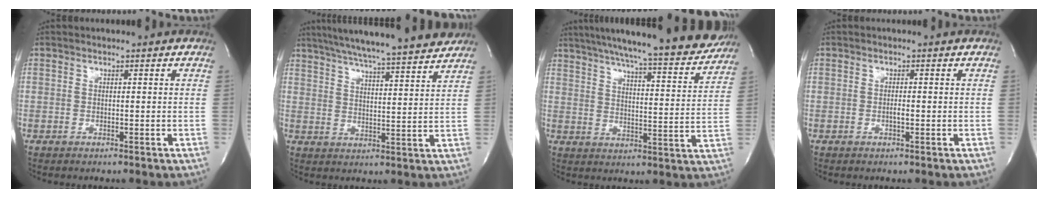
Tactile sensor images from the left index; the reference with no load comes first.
{"total": 19.5, "force": [17.5, 0.3, 8.7], "torque": [-0.149, 0.001, 0.243]}
{"total": 22.1, "force": [19.8, 1.4, 9.6], "torque": [-0.152, -0.031, 0.259]}
{"total": 0.8, "force": [-0.2, 0.1, 0.8], "torque": [-0.018, -0.001, -0.004]}